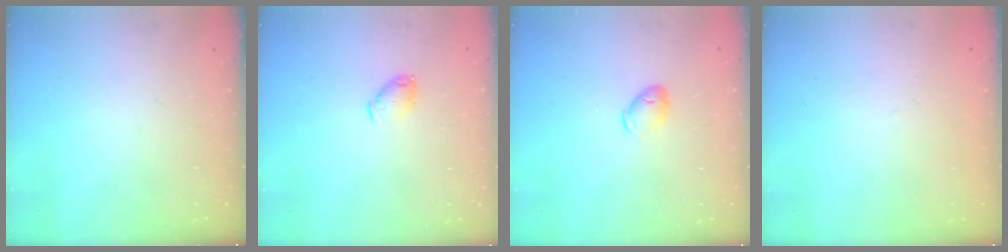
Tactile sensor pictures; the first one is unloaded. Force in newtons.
{"total": 5.8, "press": 5.7, "slide": 0.7}
{"total": 6.5, "press": 6.3, "slide": 1.5}
{"total": 1.6, "press": 1.6, "slide": 0.3}